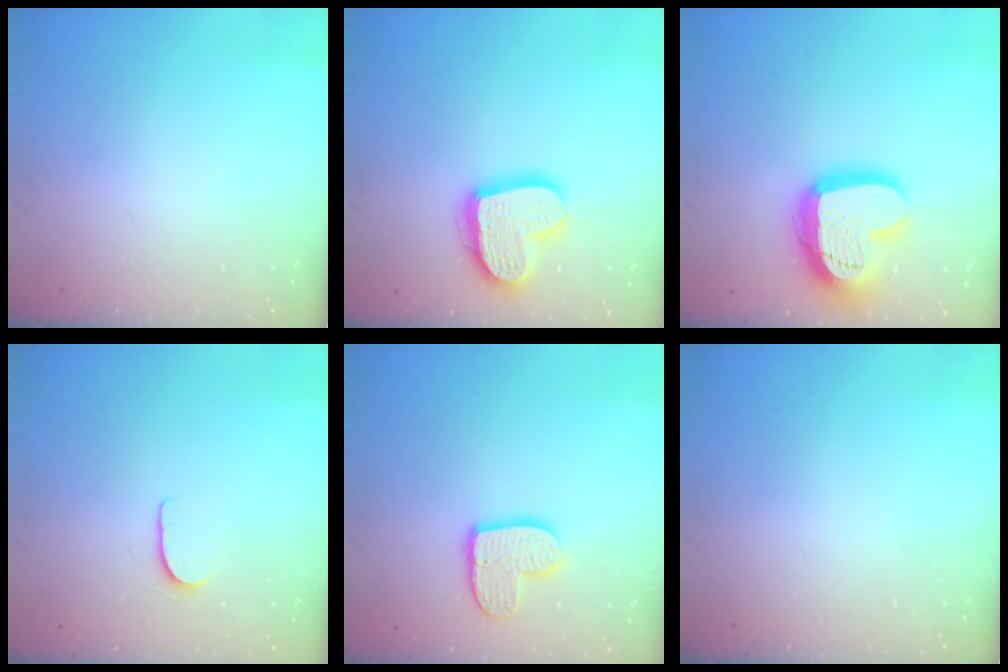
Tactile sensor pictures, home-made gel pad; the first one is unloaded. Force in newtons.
{"total": 16.9, "press": 16.8, "slide": 1.6}
{"total": 19.3, "press": 19.2, "slide": 1.7}
{"total": 5.1, "press": 5.1, "slide": 0.4}
{"total": 10.7, "press": 10.7, "slide": 0.8}
{"total": 0.0}